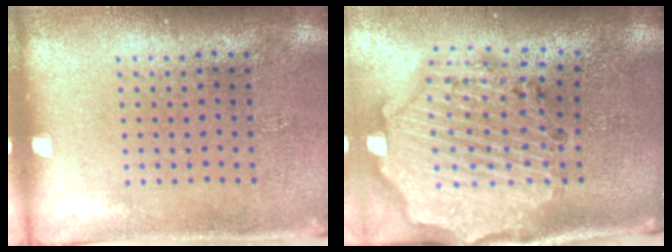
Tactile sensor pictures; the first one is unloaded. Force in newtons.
{"total": 2.9, "press": 2.6, "slide": 1.2}